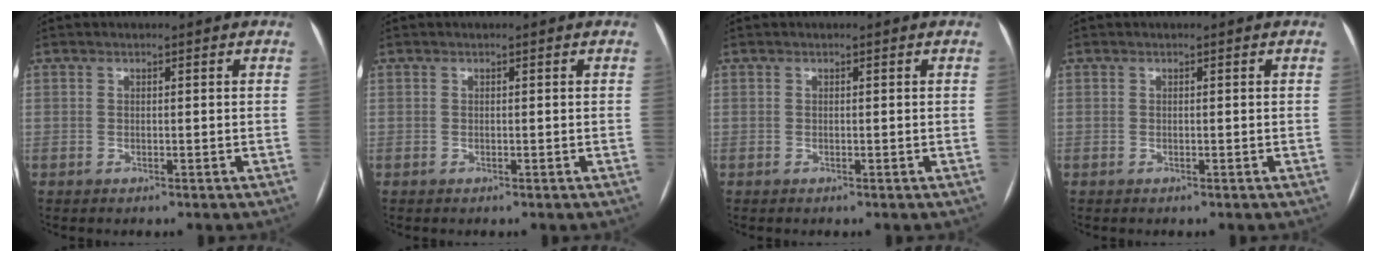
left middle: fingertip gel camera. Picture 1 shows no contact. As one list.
[{"total": 0.0}, {"total": 0.0}, {"total": 0.0}]